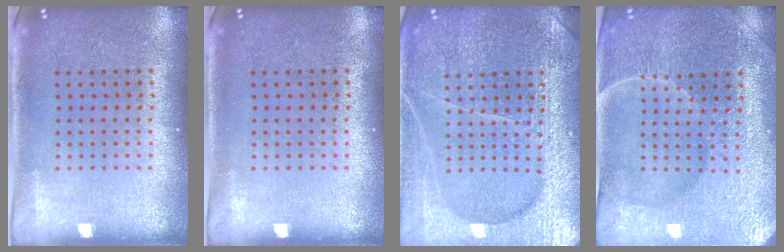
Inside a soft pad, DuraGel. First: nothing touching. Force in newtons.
{"total": 0.0}
{"total": 6.6, "press": 6.6, "slide": 0.8}
{"total": 4.3, "press": 4.1, "slide": 1.3}